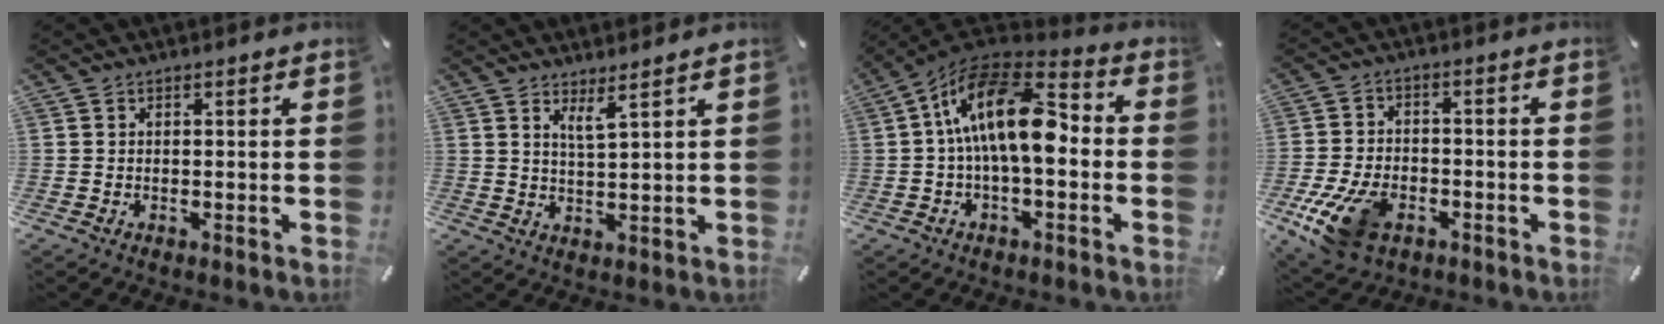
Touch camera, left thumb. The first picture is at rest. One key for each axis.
{"total": 3.9, "fx": 3.2, "fy": -0.2, "fz": 2.2, "tx": -0.050, "ty": -0.012, "tz": 0.055}
{"total": 17.9, "fx": 0.7, "fy": 9.1, "fz": 15.4, "tx": -0.274, "ty": 0.003, "tz": 0.009}
{"total": 12.0, "fx": -5.9, "fy": 7.4, "fz": 7.3, "tx": -0.152, "ty": 0.022, "tz": -0.104}